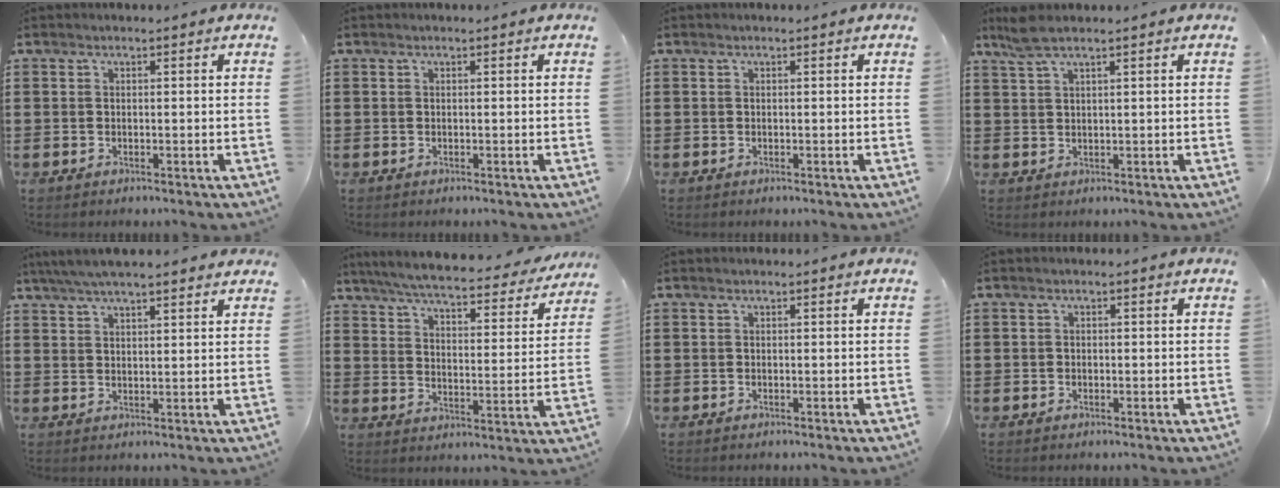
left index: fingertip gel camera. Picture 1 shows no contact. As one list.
[{"total": 0.0}, {"total": 0.0}, {"total": 3.2, "force": [2.1, 0.5, 2.3], "torque": [-0.050, 0.003, 0.039]}, {"total": 4.9, "force": [4.4, 0.4, 2.2], "torque": [-0.053, -0.006, 0.080]}, {"total": 5.9, "force": [5.5, 0.2, 2.0], "torque": [-0.068, -0.038, 0.091]}, {"total": 0.0}, {"total": 0.6, "force": [-0.2, 0.6, 0.0], "torque": [-0.003, 0.003, -0.004]}]